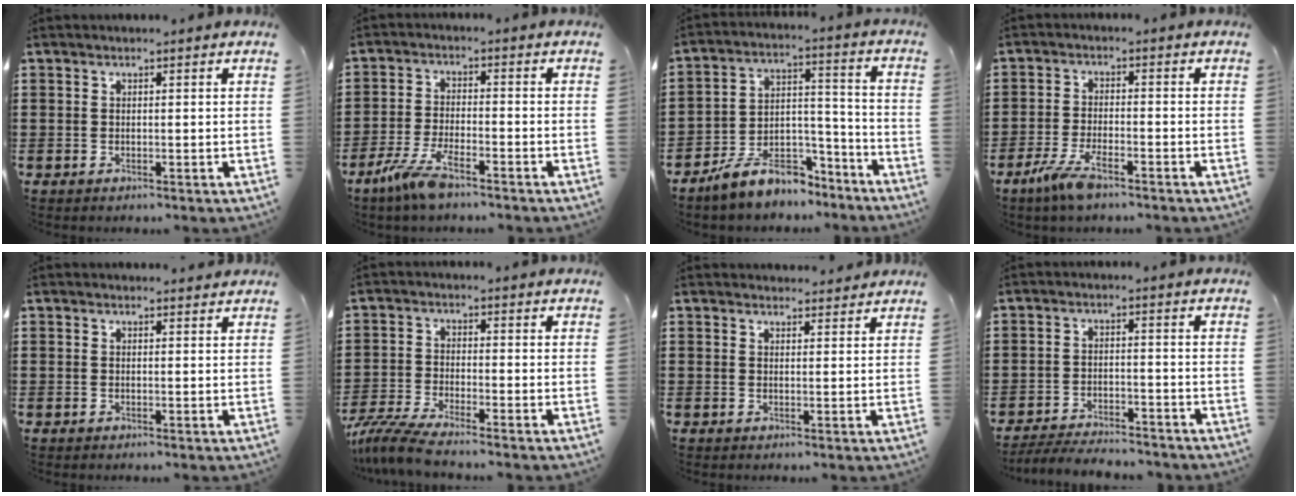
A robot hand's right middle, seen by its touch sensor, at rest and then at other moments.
{"total": 6.2, "force": [-4.5, 0.9, 4.2], "torque": [-0.102, -0.016, -0.087]}
{"total": 8.7, "force": [-7.4, 3.4, 3.1], "torque": [-0.061, 0.025, -0.141]}
{"total": 5.4, "force": [-3.5, 1.1, 4.0], "torque": [-0.092, -0.010, -0.067]}
{"total": 0.7, "force": [0.7, 0.1, 0.1], "torque": [0.004, -0.004, 0.012]}
{"total": 5.3, "force": [-4.7, 0.0, 2.4], "torque": [-0.076, -0.024, -0.099]}
{"total": 1.9, "force": [1.9, 0.3, -0.2], "torque": [0.006, -0.001, 0.035]}
{"total": 4.3, "force": [-4.1, 0.4, 0.9], "torque": [-0.024, -0.003, -0.085]}